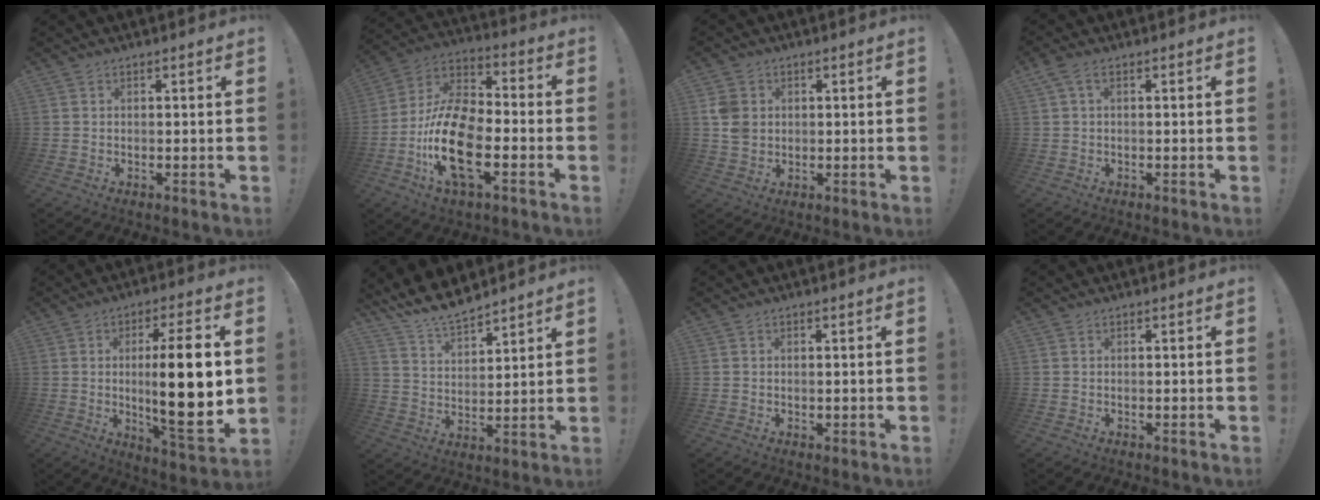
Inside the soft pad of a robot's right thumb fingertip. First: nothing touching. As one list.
[{"total": 20.1, "force": [-6.7, 10.2, 15.9], "torque": [-0.323, 0.032, -0.108]}, {"total": 6.2, "force": [1.2, 5.4, 2.7], "torque": [-0.051, 0.002, 0.023]}, {"total": 1.9, "force": [0.5, 0.8, 1.6], "torque": [-0.038, 0.004, 0.011]}, {"total": 19.6, "force": [0.9, 3.6, 19.2], "torque": [-0.326, -0.015, 0.006]}, {"total": 9.9, "force": [9.1, 2.7, 2.8], "torque": [-0.073, -0.064, 0.175]}, {"total": 0.6, "force": [0.3, 0.4, 0.2], "torque": [-0.003, 0.002, 0.006]}, {"total": 0.0}]